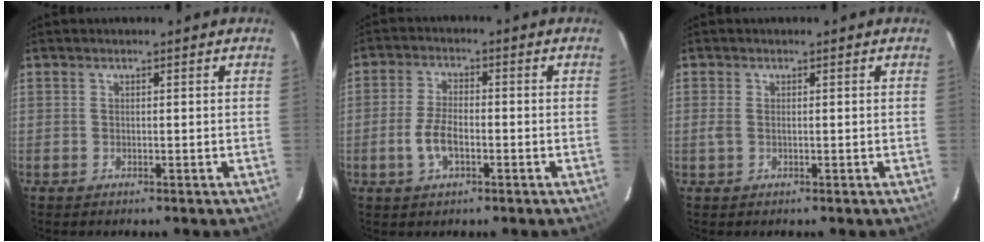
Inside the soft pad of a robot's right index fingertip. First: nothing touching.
{"total": 5.2, "force": [-1.8, 2.6, 4.2], "torque": [-0.090, -0.002, -0.031]}
{"total": 1.6, "force": [-0.1, 0.7, 1.4], "torque": [-0.033, -0.002, -0.003]}